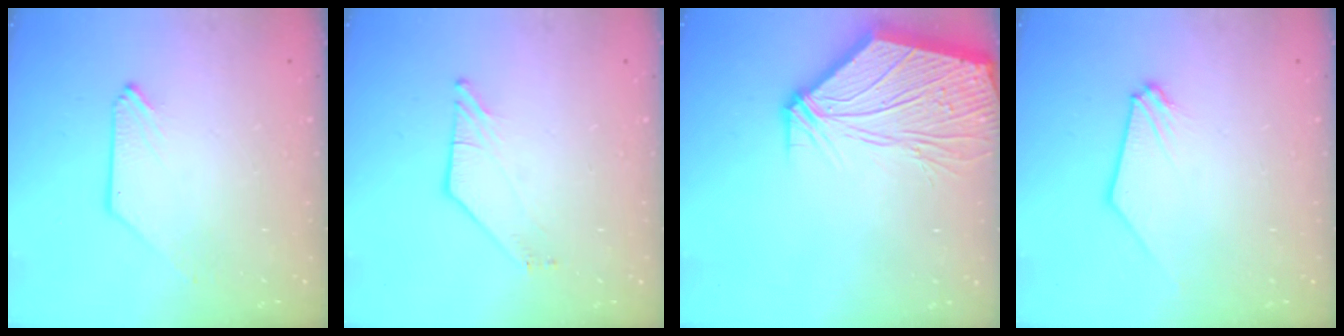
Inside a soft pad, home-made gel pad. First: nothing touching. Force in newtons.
{"total": 3.2, "press": 3.2, "slide": 0.4}
{"total": 16.1, "press": 15.9, "slide": 2.7}
{"total": 0.9, "press": 0.8, "slide": 0.2}